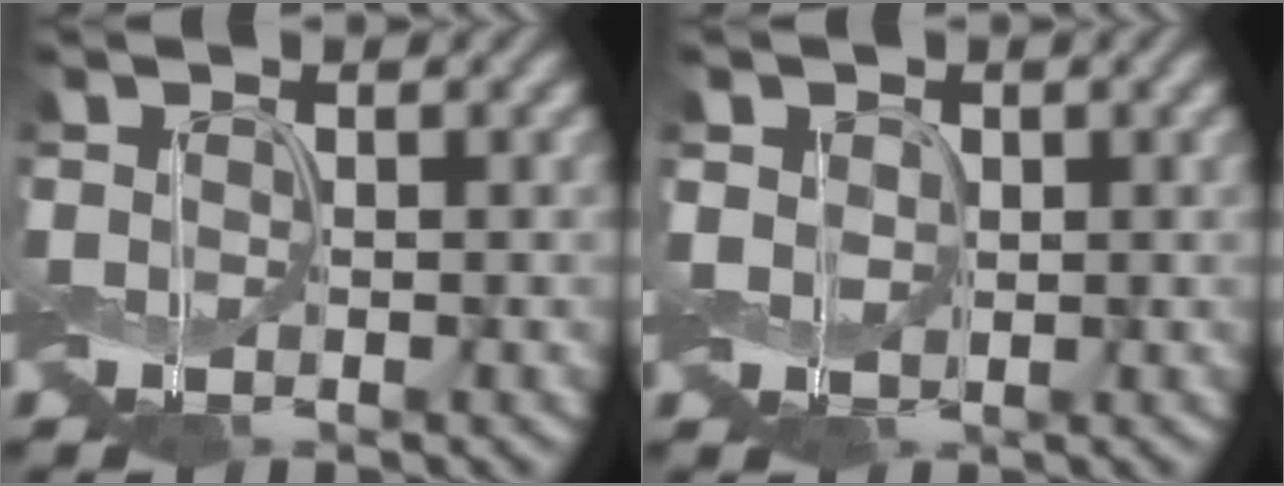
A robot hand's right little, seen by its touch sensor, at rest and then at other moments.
{"total": 2.1, "force": [0.1, 1.9, 1.1], "torque": [-0.027, 0.001, -0.005]}